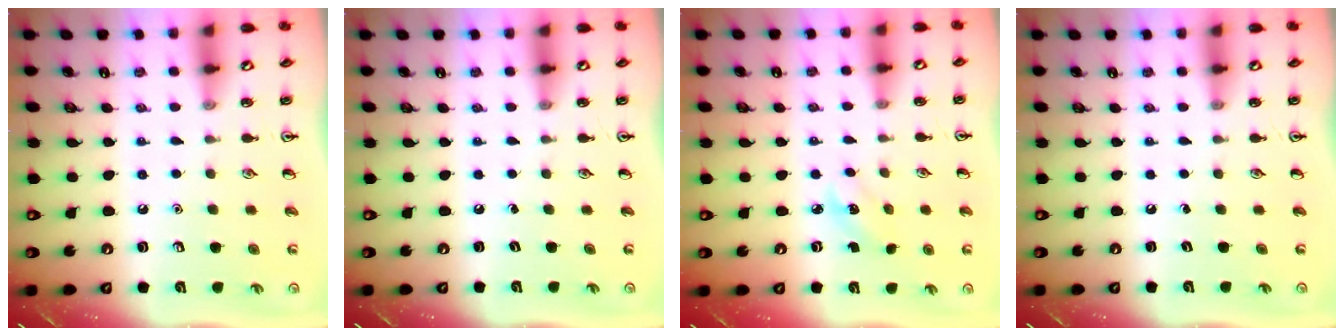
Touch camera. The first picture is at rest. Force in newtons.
{"total": 0.0}
{"total": 2.4, "press": 2.2, "slide": 0.9}
{"total": 0.0}